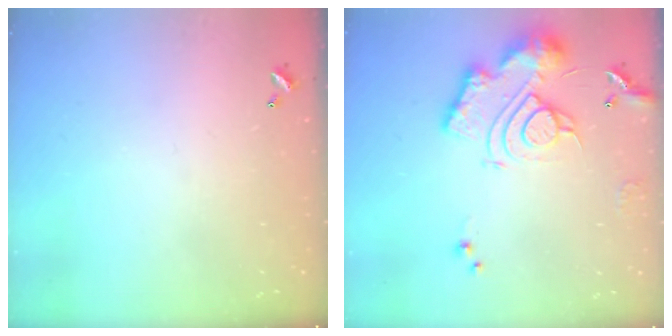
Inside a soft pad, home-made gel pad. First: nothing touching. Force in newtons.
{"total": 15.7, "press": 15.6, "slide": 1.8}